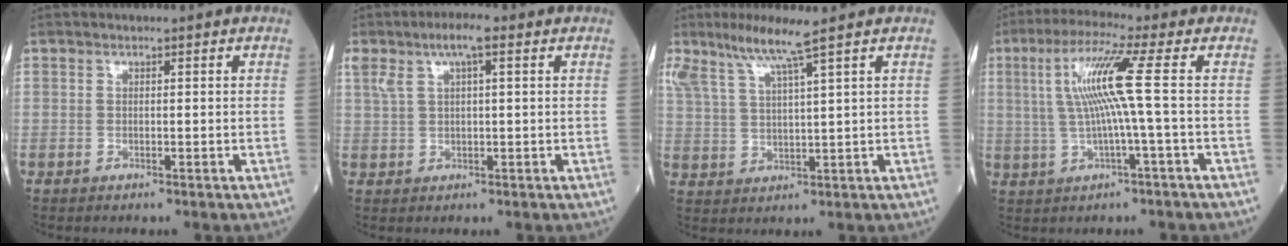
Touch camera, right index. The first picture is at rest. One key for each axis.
{"total": 5.4, "fx": 3.0, "fy": 1.2, "fz": 4.4, "tx": -0.092, "ty": 0.023, "tz": 0.056}
{"total": 7.4, "fx": 5.3, "fy": -0.8, "fz": 5.1, "tx": -0.106, "ty": 0.005, "tz": 0.104}
{"total": 8.8, "fx": 1.0, "fy": -1.4, "fz": 8.6, "tx": -0.172, "ty": 0.014, "tz": 0.023}